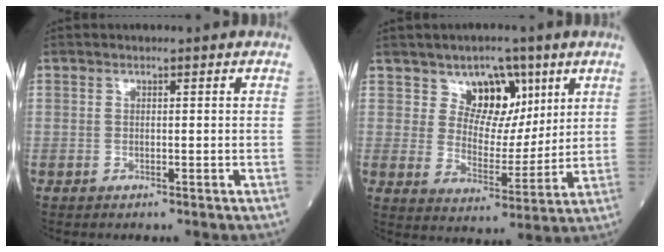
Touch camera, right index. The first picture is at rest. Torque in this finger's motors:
{"motor_torque": [0.43, 0.45, 0.06, 0.02]}